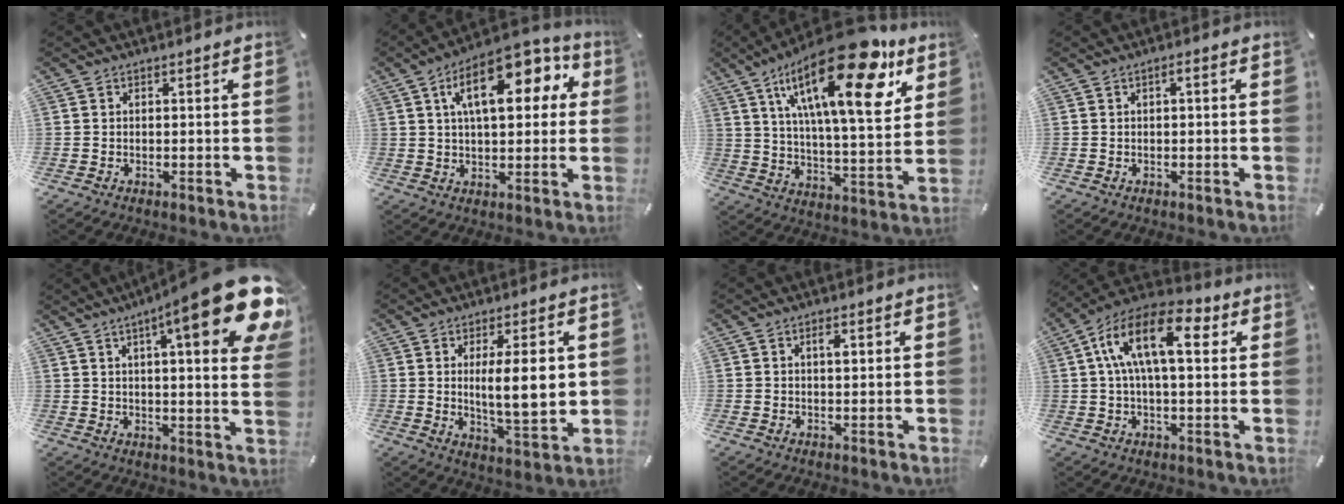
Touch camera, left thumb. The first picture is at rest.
{"total": 16.7, "force": [6.5, 8.2, 13.0], "torque": [-0.200, -0.008, 0.106]}
{"total": 27.7, "force": [14.6, 9.6, 21.5], "torque": [-0.356, -0.080, 0.228]}
{"total": 1.1, "force": [-0.2, 0.2, 1.1], "torque": [-0.020, 0.002, -0.004]}
{"total": 20.8, "force": [10.4, 4.0, 17.6], "torque": [-0.254, -0.061, 0.151]}
{"total": 13.3, "force": [2.1, 3.9, 12.5], "torque": [-0.200, -0.017, 0.028]}
{"total": 1.9, "force": [0.8, 0.7, 1.6], "torque": [-0.019, -0.003, 0.008]}
{"total": 15.4, "force": [4.6, 7.2, 12.8], "torque": [-0.246, -0.003, 0.074]}